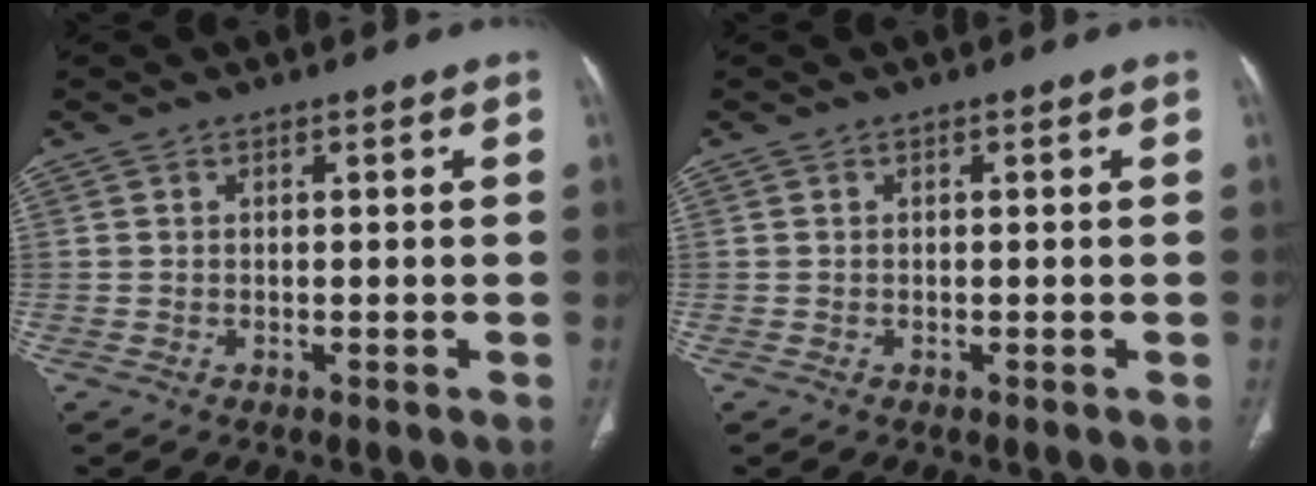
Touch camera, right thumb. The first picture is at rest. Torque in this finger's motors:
{"motor_torque": [0.04, 0.20, -0.41, 0.28, 0.08]}